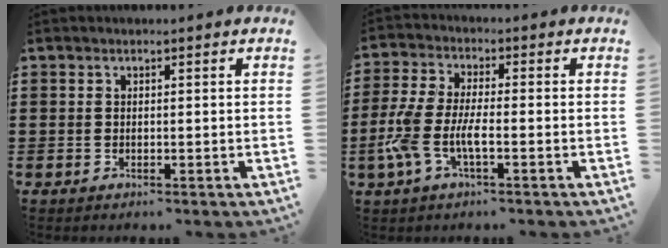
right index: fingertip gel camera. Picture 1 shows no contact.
{"total": 6.5, "force": [-2.5, 2.1, 5.6], "torque": [-0.145, -0.015, -0.055]}